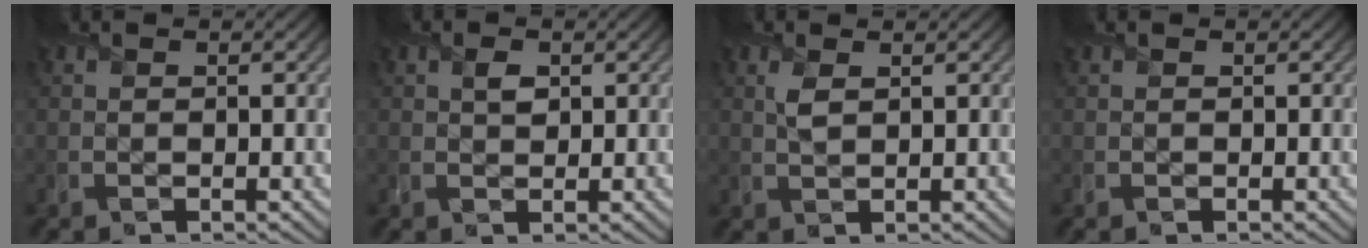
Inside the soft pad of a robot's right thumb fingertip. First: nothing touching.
{"total": 1.6, "force": [0.7, 1.1, 0.9], "torque": [-0.016, -0.001, 0.011]}
{"total": 1.8, "force": [0.8, 0.7, 1.5], "torque": [-0.039, 0.002, 0.017]}
{"total": 0.0}